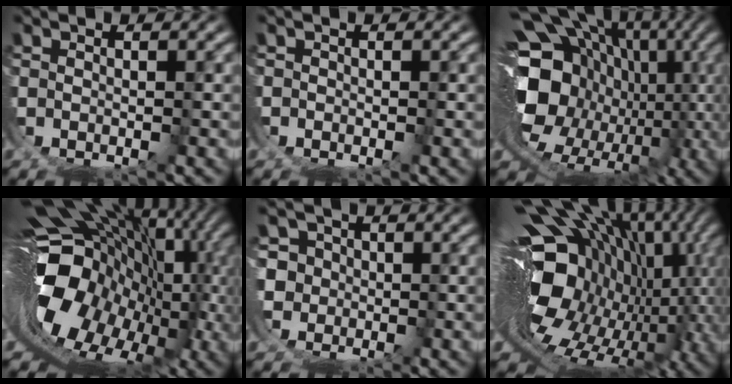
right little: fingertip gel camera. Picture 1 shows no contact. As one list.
[{"total": 0.0}, {"total": 16.5, "force": [-2.0, 11.7, 11.5], "torque": [-0.216, -0.056, -0.008]}, {"total": 24.9, "force": [-1.4, 16.9, 18.2], "torque": [-0.267, -0.025, -0.027]}, {"total": 9.1, "force": [-0.2, 8.4, 3.4], "torque": [-0.103, -0.032, -0.005]}, {"total": 22.9, "force": [-1.2, 14.9, 17.3], "torque": [-0.252, -0.031, -0.011]}]